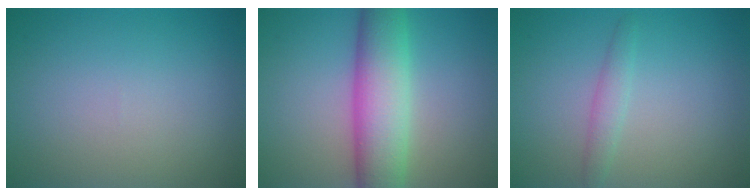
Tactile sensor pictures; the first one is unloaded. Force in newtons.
{"total": 7.6, "press": 7.6, "slide": 0.2}
{"total": 1.5, "press": 1.5, "slide": 0.0}